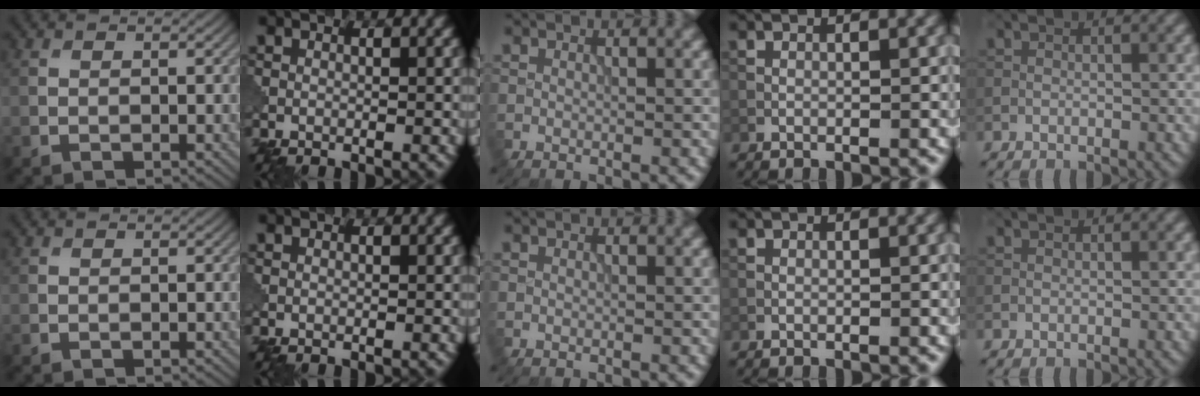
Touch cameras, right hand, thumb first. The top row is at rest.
{}